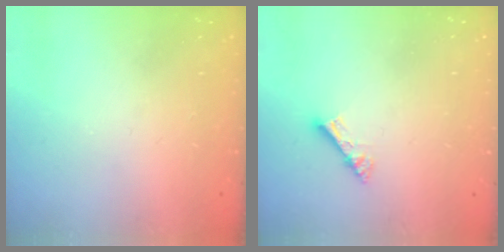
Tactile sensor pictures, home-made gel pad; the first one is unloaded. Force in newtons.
{"total": 5.0, "press": 5.0, "slide": 0.3}